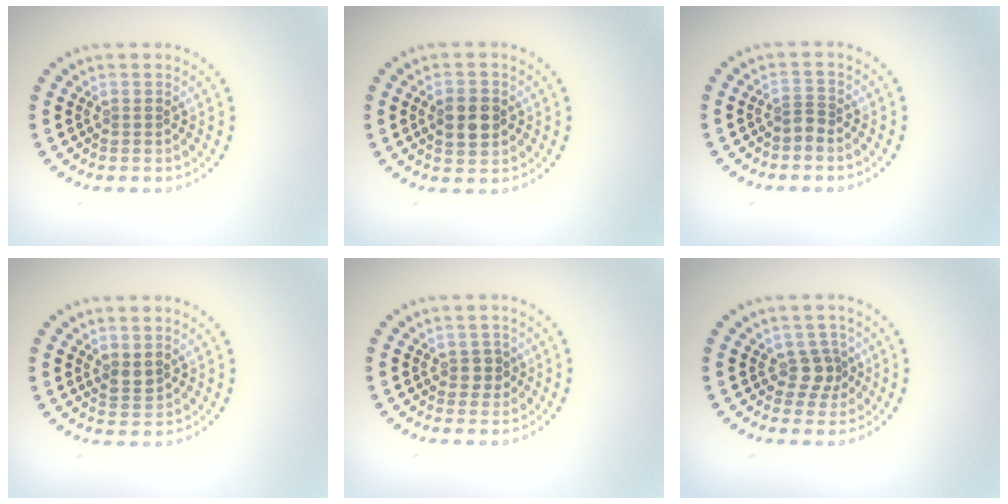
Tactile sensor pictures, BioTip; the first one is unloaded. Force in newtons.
{"total": 3.7, "press": 3.7, "slide": 0.1}
{"total": 1.0, "press": 0.6, "slide": 0.8}
{"total": 1.3, "press": 1.1, "slide": 0.6}
{"total": 1.2, "press": 1.1, "slide": 0.6}
{"total": 2.1, "press": 1.6, "slide": 1.3}